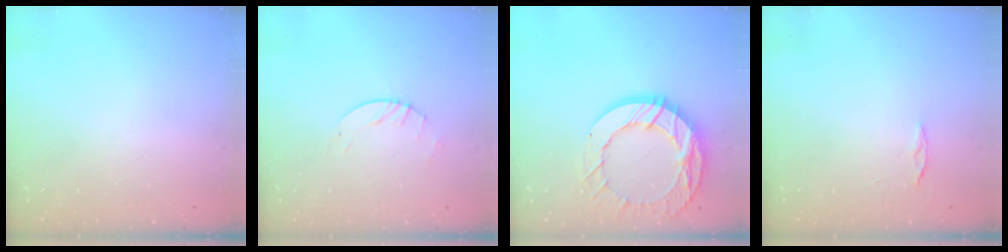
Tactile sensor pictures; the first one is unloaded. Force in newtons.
{"total": 2.8, "press": 2.8, "slide": 0.4}
{"total": 18.3, "press": 18.3, "slide": 1.6}
{"total": 3.1, "press": 3.1, "slide": 0.3}